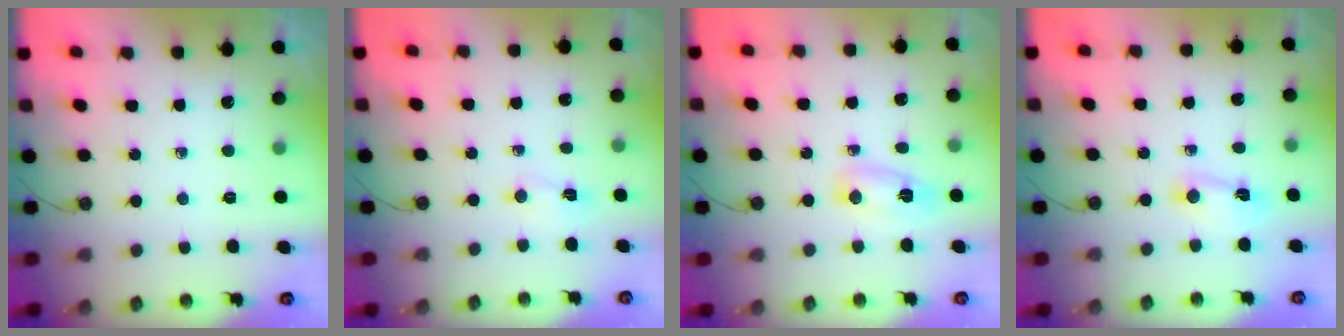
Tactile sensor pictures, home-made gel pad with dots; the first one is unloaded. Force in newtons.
{"total": 2.0, "press": 1.9, "slide": 0.6}
{"total": 4.9, "press": 4.7, "slide": 1.0}
{"total": 2.3, "press": 2.3, "slide": 0.3}